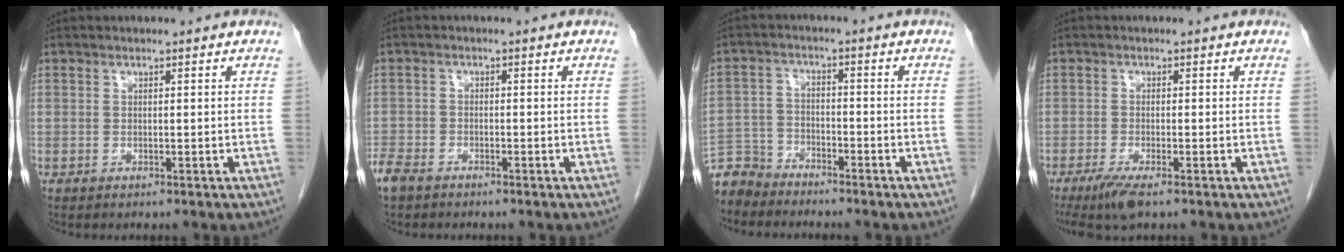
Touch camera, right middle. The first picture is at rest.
{"total": 3.6, "force": [-3.0, 1.5, 1.3], "torque": [-0.028, -0.003, -0.056]}
{"total": 5.7, "force": [-5.5, 1.6, -0.3], "torque": [0.011, -0.004, -0.110]}
{"total": 4.4, "force": [-3.0, 0.6, 3.2], "torque": [-0.063, -0.013, -0.054]}